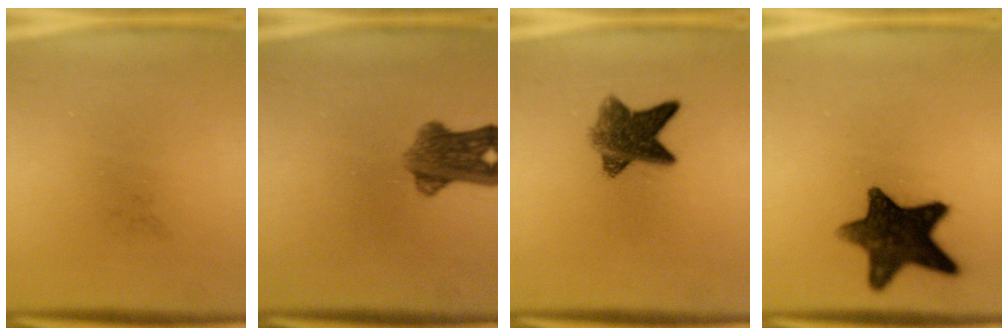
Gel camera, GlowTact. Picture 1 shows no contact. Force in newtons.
{"total": 6.8}
{"total": 7.9}
{"total": 13.5}